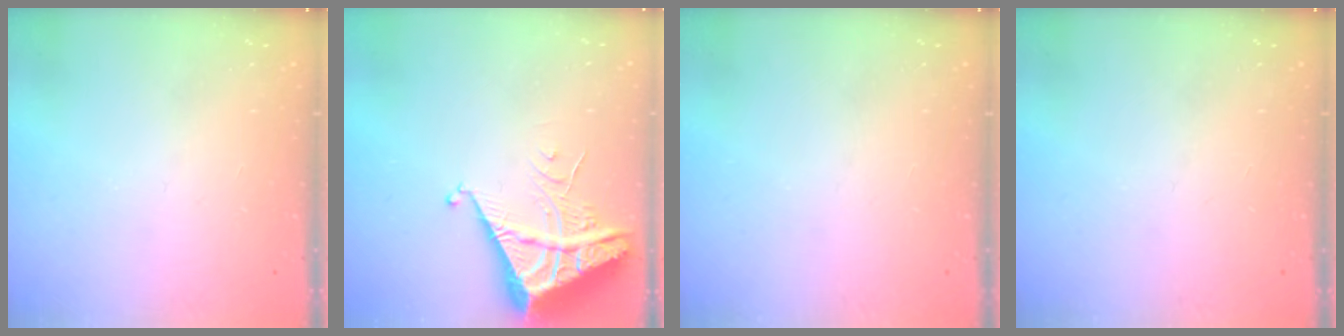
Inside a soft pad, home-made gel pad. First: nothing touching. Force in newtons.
{"total": 6.6, "press": 6.6, "slide": 0.6}
{"total": 0.0}
{"total": 0.0}